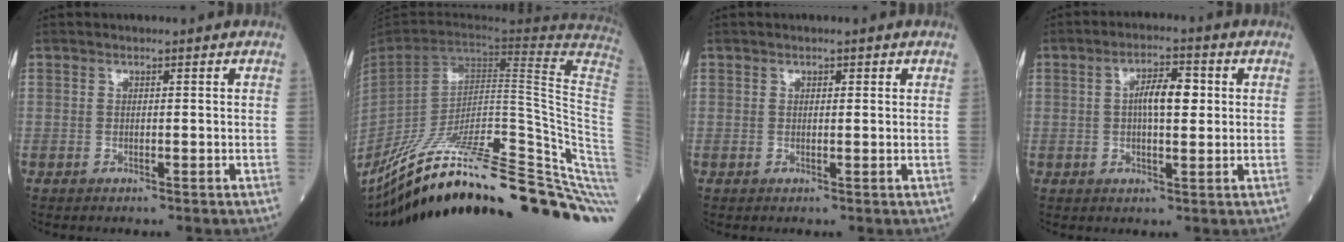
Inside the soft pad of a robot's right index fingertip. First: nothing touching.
{"total": 38.6, "force": [-28.3, 2.8, 26.1], "torque": [-0.265, -0.052, -0.401]}
{"total": 0.8, "force": [0.5, 0.5, 0.5], "torque": [-0.007, 0.001, 0.004]}
{"total": 5.7, "force": [0.8, 1.8, 5.3], "torque": [-0.094, 0.014, 0.012]}